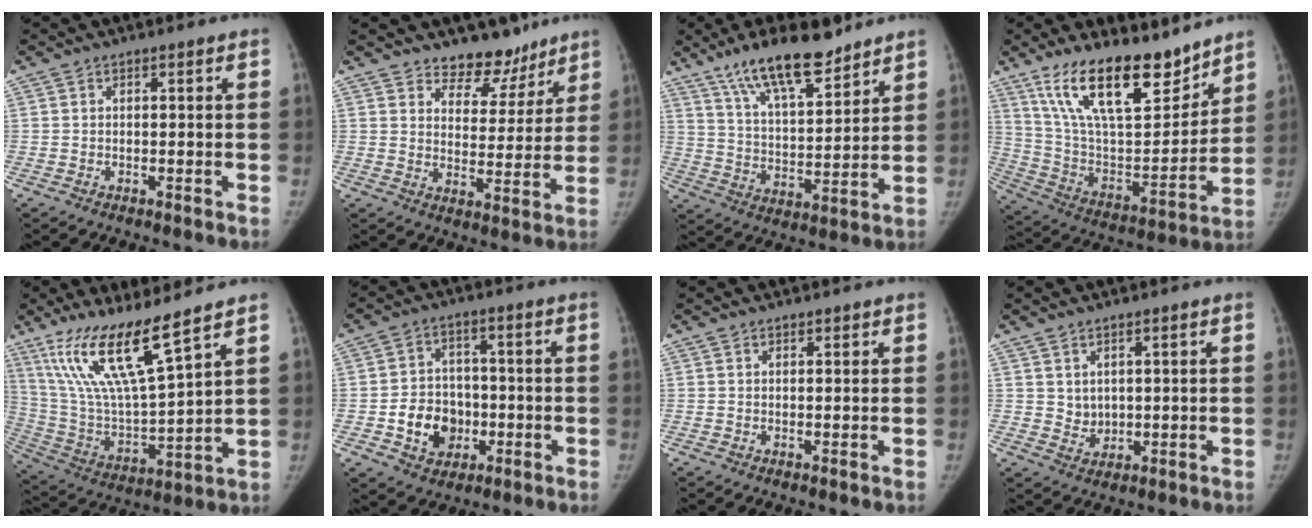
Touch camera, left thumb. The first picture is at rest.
{"total": 8.9, "force": [7.4, 4.7, 1.8], "torque": [0.017, -0.056, 0.116]}
{"total": 15.7, "force": [11.5, 4.8, 9.6], "torque": [-0.140, -0.061, 0.206]}
{"total": 23.2, "force": [16.5, 8.6, 13.7], "torque": [-0.196, -0.078, 0.293]}
{"total": 17.6, "force": [11.8, 2.4, 12.8], "torque": [-0.236, -0.063, 0.237]}
{"total": 10.0, "force": [-2.5, 8.3, 5.0], "torque": [-0.044, 0.018, -0.038]}
{"total": 0.6, "force": [0.6, 0.3, 0.2], "torque": [-0.003, -0.005, 0.009]}
{"total": 3.1, "force": [1.3, 2.5, 1.3], "torque": [-0.012, -0.014, 0.034]}